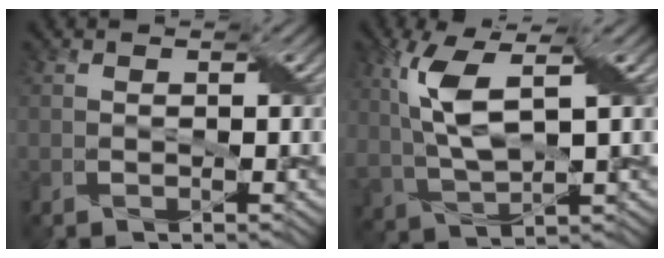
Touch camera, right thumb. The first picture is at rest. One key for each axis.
{"total": 8.4, "fx": 2.4, "fy": 3.3, "fz": 7.3, "tx": -0.178, "ty": 0.006, "tz": 0.048}